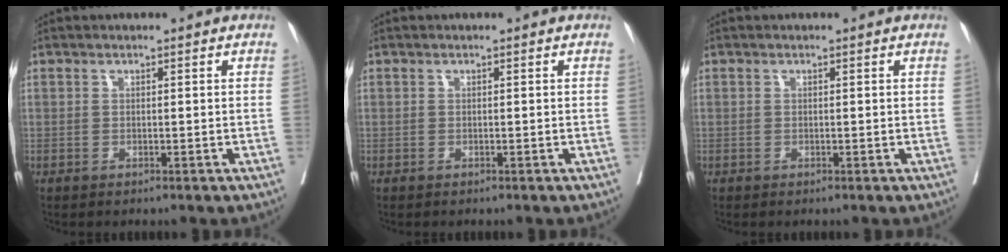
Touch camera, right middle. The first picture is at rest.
{"total": 0.0}
{"total": 0.0}